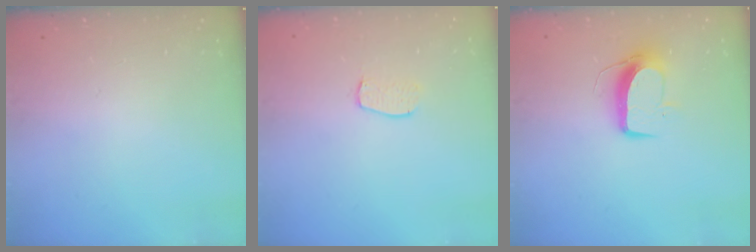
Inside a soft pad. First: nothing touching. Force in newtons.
{"total": 5.9, "press": 5.9, "slide": 0.3}
{"total": 9.9, "press": 9.8, "slide": 1.0}